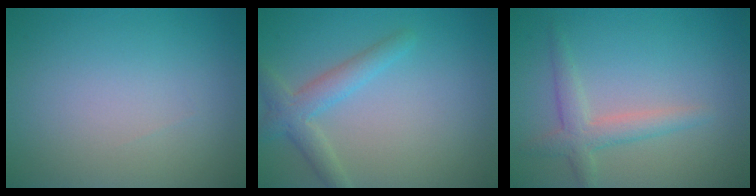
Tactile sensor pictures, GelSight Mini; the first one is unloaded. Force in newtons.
{"total": 3.1, "press": 3.1, "slide": 0.2}
{"total": 2.7, "press": 2.7, "slide": 0.1}